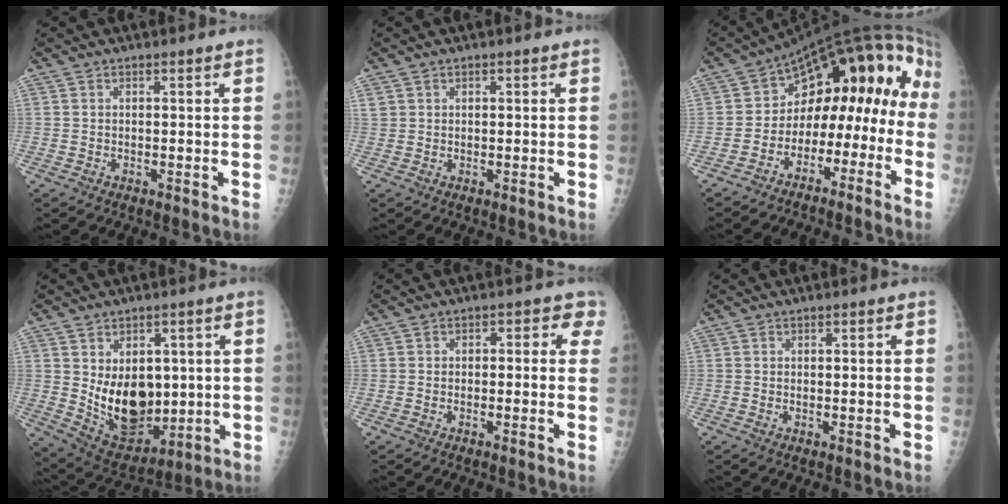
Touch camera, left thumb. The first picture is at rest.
{"total": 1.1, "force": [0.5, 1.0, 0.1], "torque": [0.010, -0.002, 0.007]}
{"total": 17.3, "force": [-6.0, 10.7, 12.2], "torque": [-0.136, 0.113, -0.097]}
{"total": 14.1, "force": [0.7, 9.6, 10.4], "torque": [-0.113, -0.025, 0.040]}
{"total": 2.5, "force": [0.4, 2.0, 1.3], "torque": [0.020, 0.009, -0.014]}
{"total": 0.0}